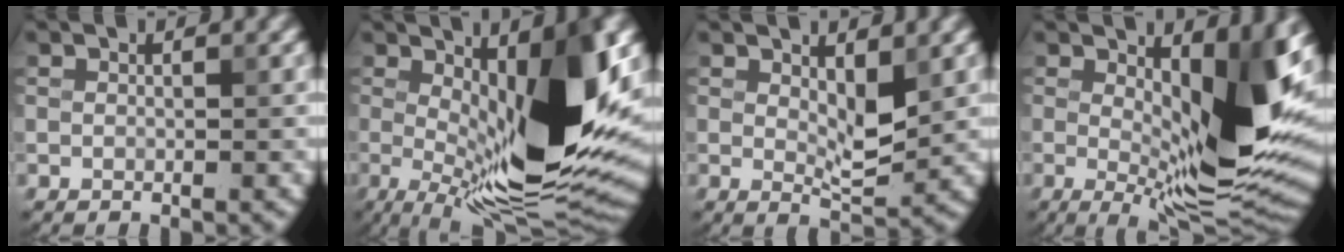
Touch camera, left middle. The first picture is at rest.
{"total": 13.8, "force": [1.0, 3.9, 13.2], "torque": [-0.203, -0.018, 0.021]}
{"total": 2.8, "force": [1.1, 1.0, 2.4], "torque": [-0.043, -0.008, 0.019]}
{"total": 11.1, "force": [1.3, 3.2, 10.6], "torque": [-0.153, -0.021, 0.024]}